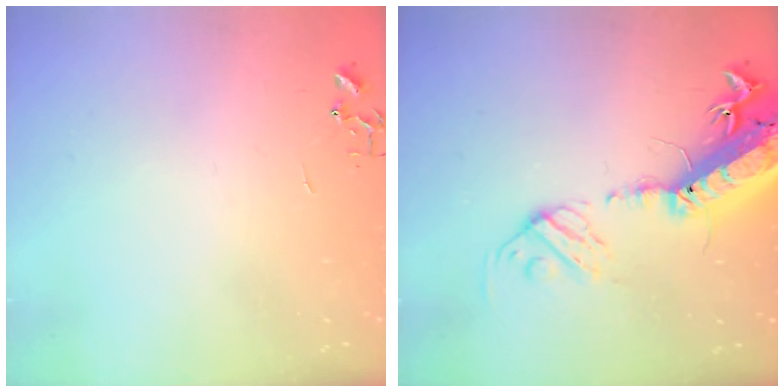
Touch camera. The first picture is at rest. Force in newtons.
{"total": 23.3, "press": 22.7, "slide": 5.2}